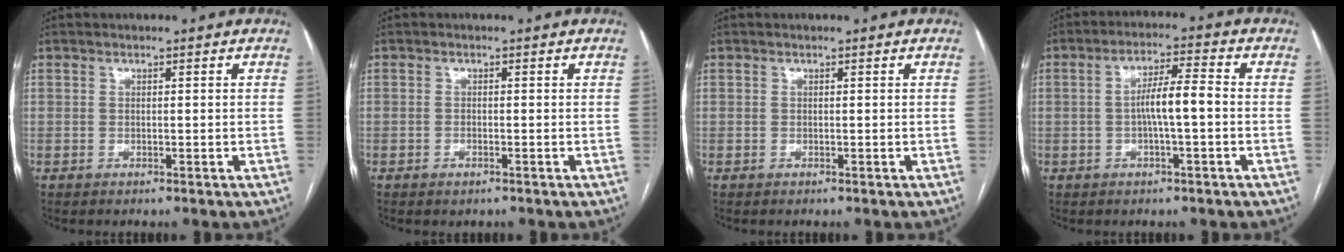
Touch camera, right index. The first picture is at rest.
{"total": 1.0, "force": [-0.6, 0.4, 0.6], "torque": [-0.011, -0.001, -0.005]}
{"total": 0.0}
{"total": 6.0, "force": [-0.7, 0.6, 5.9], "torque": [-0.107, 0.013, -0.013]}